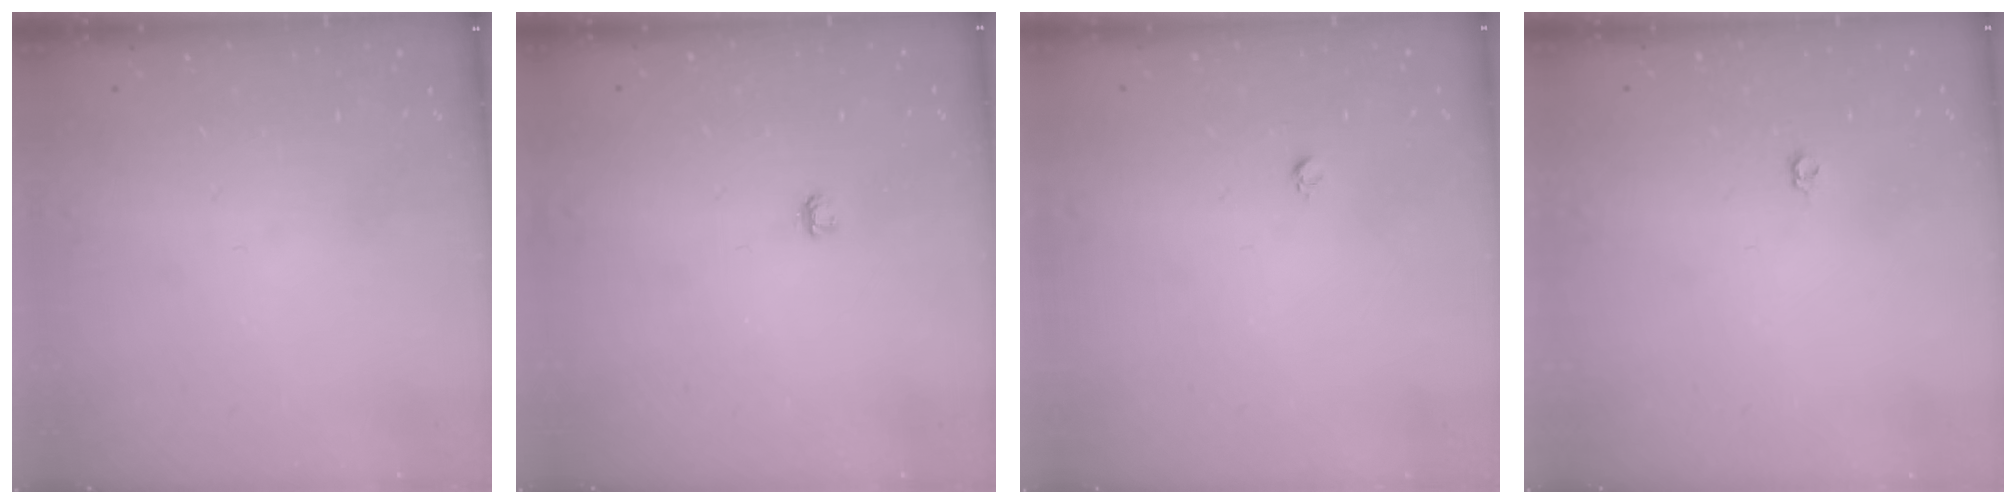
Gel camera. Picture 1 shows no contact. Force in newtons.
{"total": 2.8, "press": 2.8, "slide": 0.3}
{"total": 2.7, "press": 2.7, "slide": 0.3}
{"total": 3.1, "press": 3.0, "slide": 0.6}